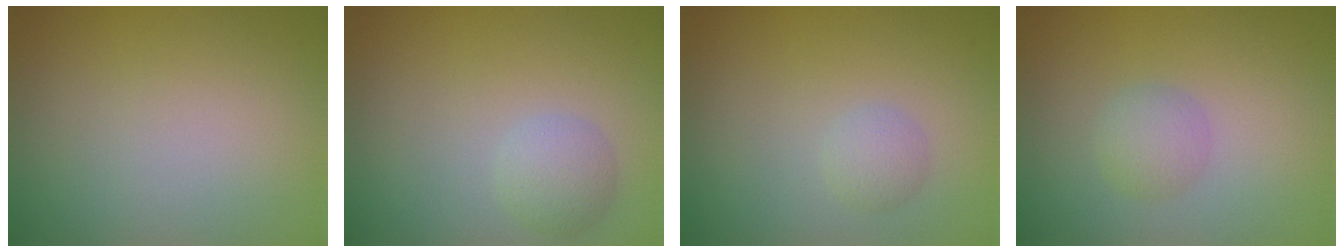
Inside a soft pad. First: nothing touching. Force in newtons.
{"total": 2.2, "press": 2.2, "slide": 0.1}
{"total": 1.4, "press": 1.4, "slide": 0.1}
{"total": 2.0, "press": 2.0, "slide": 0.0}